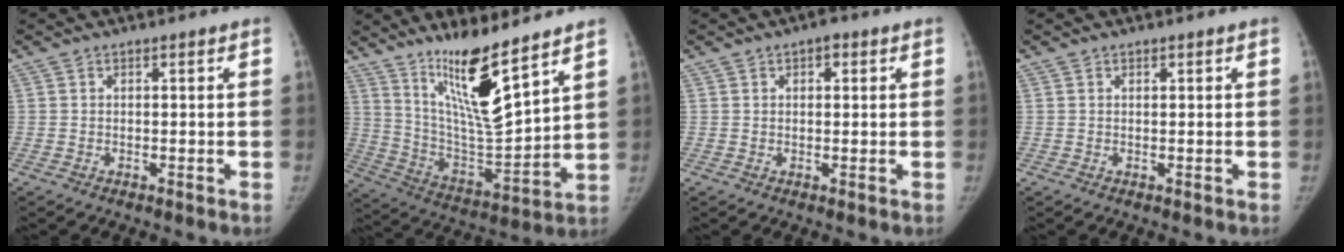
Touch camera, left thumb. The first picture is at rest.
{"total": 16.3, "force": [11.2, 2.3, 11.7], "torque": [-0.186, -0.086, 0.216]}
{"total": 2.3, "force": [1.1, 1.4, 1.6], "torque": [-0.011, -0.001, 0.012]}
{"total": 0.0}